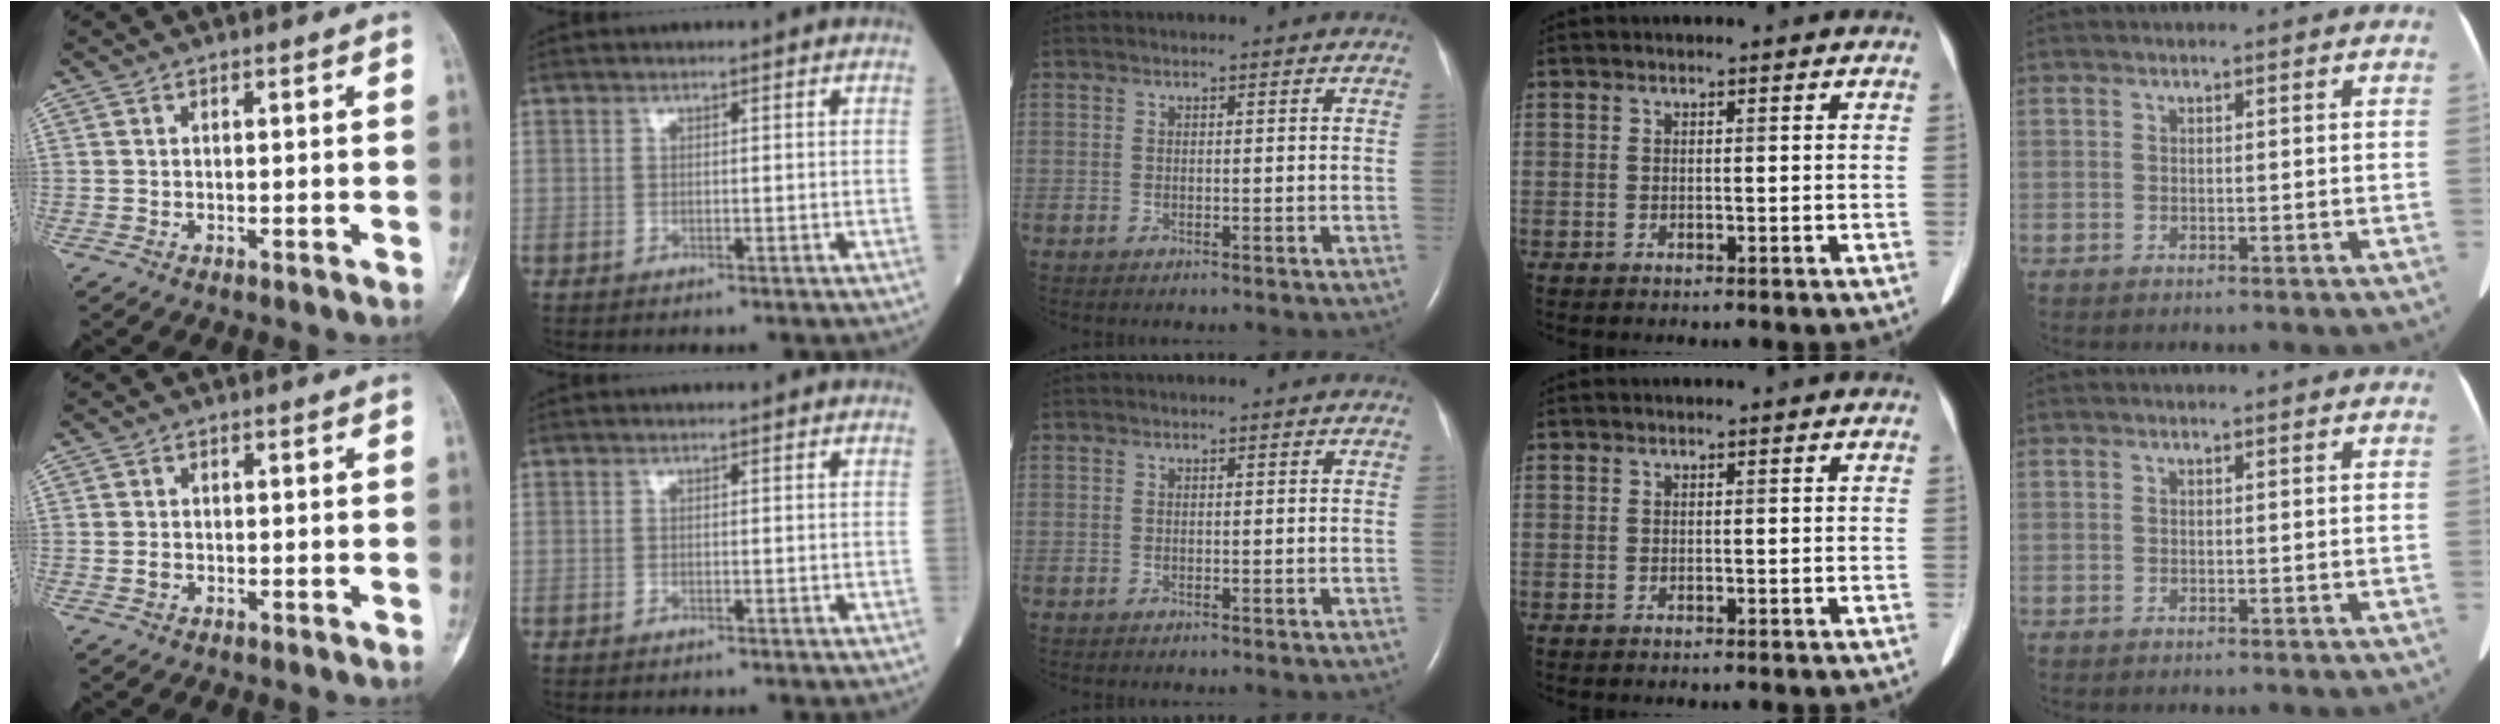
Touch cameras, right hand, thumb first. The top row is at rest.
{"thumb": {"total": 1.2, "force": [-0.4, 0.9, 0.6], "torque": [-0.008, 0.004, -0.006]}}